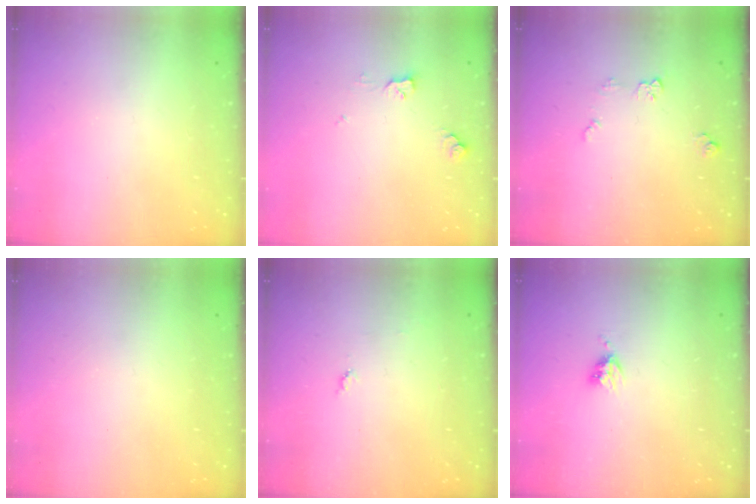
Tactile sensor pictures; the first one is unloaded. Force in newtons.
{"total": 5.7, "press": 5.6, "slide": 0.9}
{"total": 5.9, "press": 5.8, "slide": 0.6}
{"total": 0.0}
{"total": 3.9, "press": 3.9, "slide": 0.4}
{"total": 5.2, "press": 5.2, "slide": 0.6}